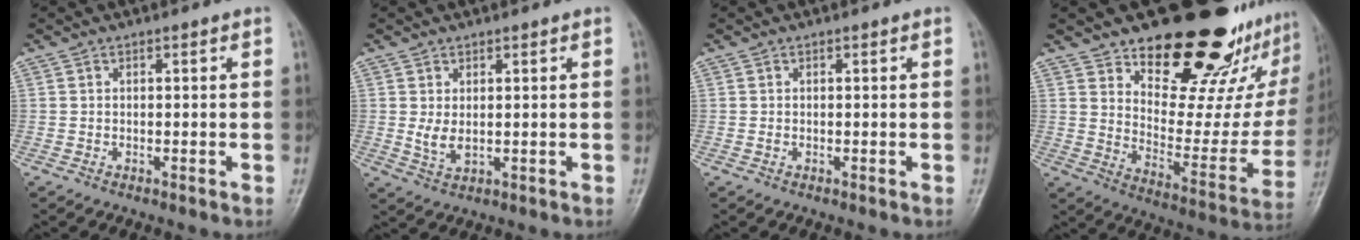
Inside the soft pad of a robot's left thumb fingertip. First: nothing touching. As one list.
[{"total": 3.7, "force": [1.0, 2.1, 2.8], "torque": [-0.047, -0.015, 0.025]}, {"total": 0.6, "force": [0.2, 0.4, 0.4], "torque": [-0.004, 0.000, 0.001]}, {"total": 28.3, "force": [19.6, 12.0, 16.5], "torque": [-0.192, -0.120, 0.279]}]